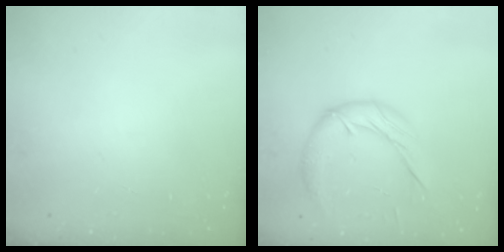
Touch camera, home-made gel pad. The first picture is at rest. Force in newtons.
{"total": 13.1, "press": 13.0, "slide": 1.0}